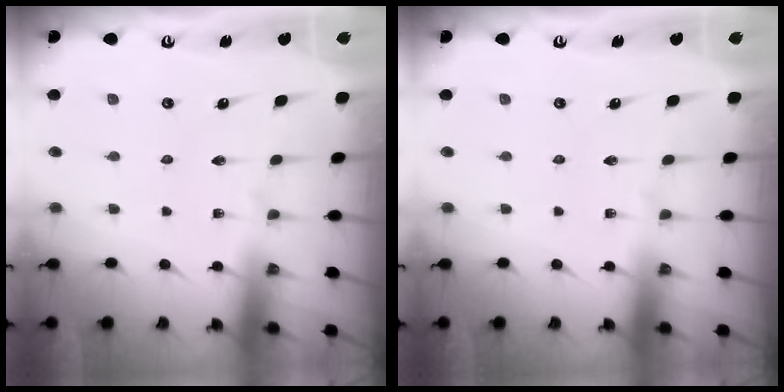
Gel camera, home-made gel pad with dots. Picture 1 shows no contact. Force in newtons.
{"total": 0.0}